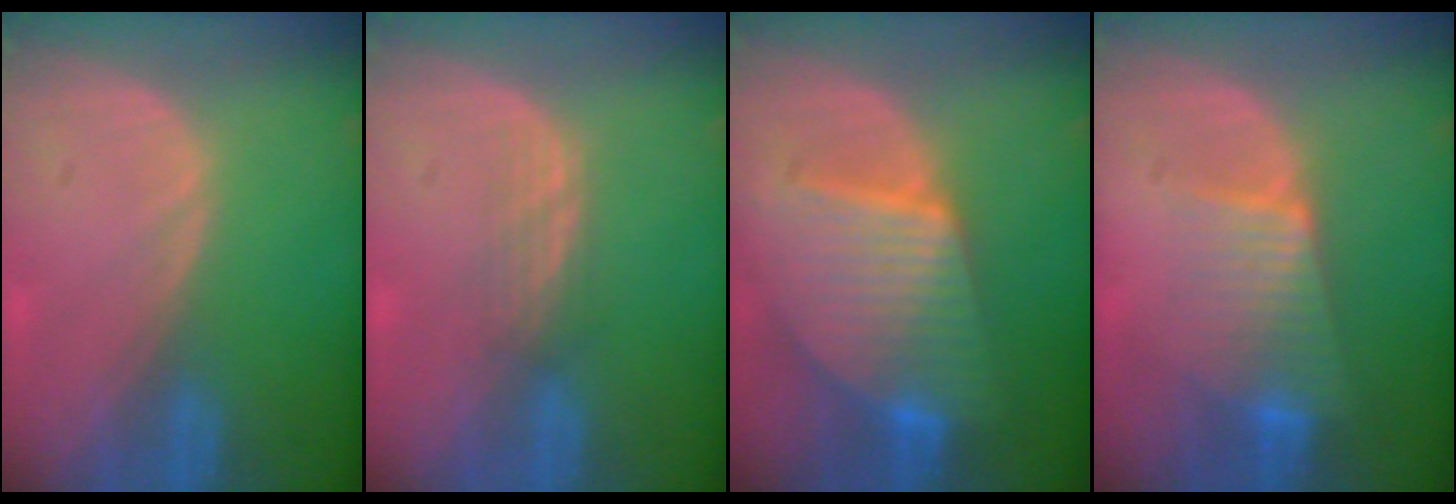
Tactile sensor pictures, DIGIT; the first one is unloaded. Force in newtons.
{"total": 2.4, "press": 2.3, "slide": 0.5}
{"total": 9.7, "press": 9.6, "slide": 0.6}
{"total": 6.9, "press": 6.1, "slide": 3.1}